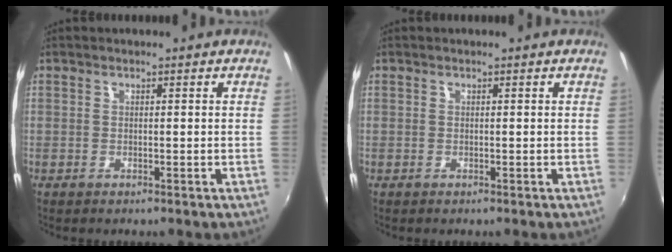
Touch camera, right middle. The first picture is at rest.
{"total": 0.0}